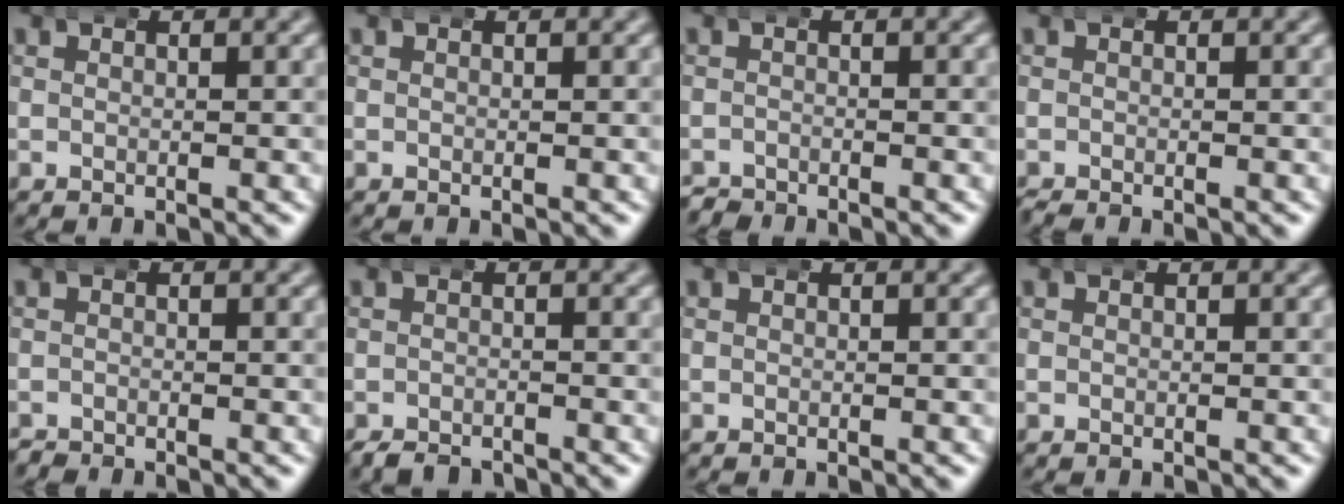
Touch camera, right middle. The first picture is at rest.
{"total": 0.0}
{"total": 1.1, "force": [-1.0, 0.3, -0.2], "torque": [0.000, -0.009, -0.019]}
{"total": 0.7, "force": [-0.6, 0.2, 0.0], "torque": [0.000, -0.004, -0.012]}
{"total": 0.7, "force": [-0.6, 0.2, -0.1], "torque": [0.000, -0.007, -0.012]}
{"total": 1.6, "force": [-1.5, 0.4, 0.1], "torque": [-0.005, -0.009, -0.024]}
{"total": 0.0}
{"total": 0.0}